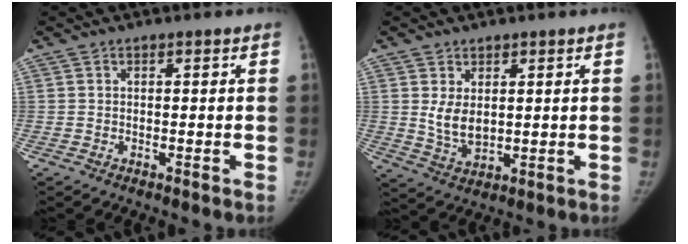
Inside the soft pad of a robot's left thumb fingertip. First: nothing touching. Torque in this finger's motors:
{"motor_torque": [0.68, 1.40, 0.46, -0.64, 0.26]}